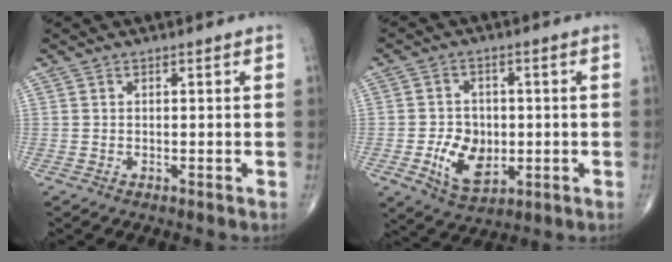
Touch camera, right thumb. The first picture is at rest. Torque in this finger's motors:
{"motor_torque": [0.03, 0.40, 0.47, 0.35, 0.21]}